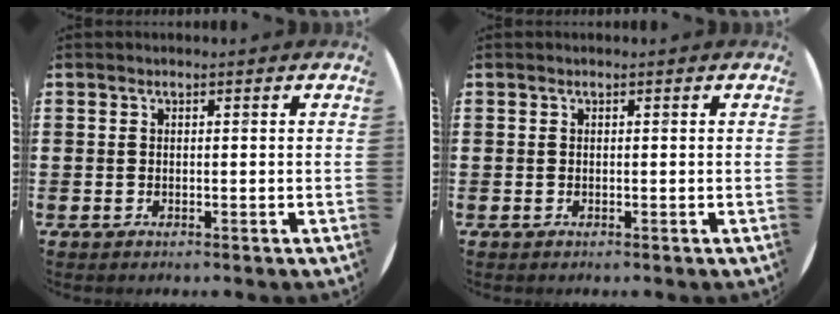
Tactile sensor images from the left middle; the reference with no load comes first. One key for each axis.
{"total": 0.0}